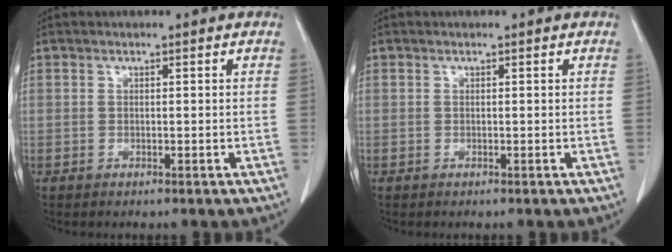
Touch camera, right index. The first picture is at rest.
{"total": 0.0}